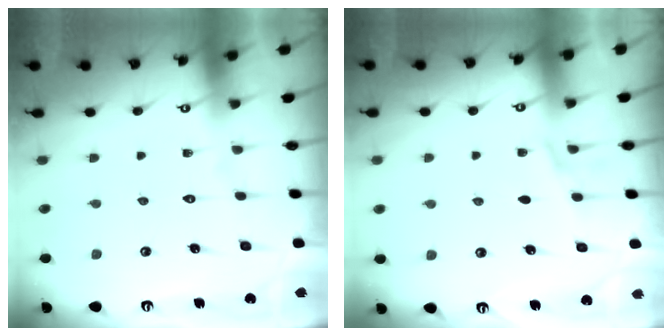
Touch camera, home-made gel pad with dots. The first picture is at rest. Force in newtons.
{"total": 5.2, "press": 4.6, "slide": 2.4}